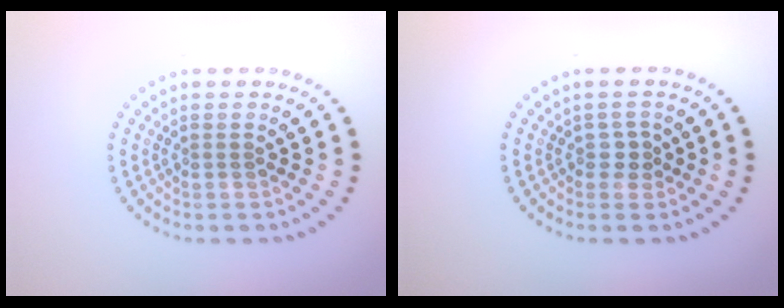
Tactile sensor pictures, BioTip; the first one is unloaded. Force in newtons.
{"total": 1.0, "press": 0.9, "slide": 0.5}